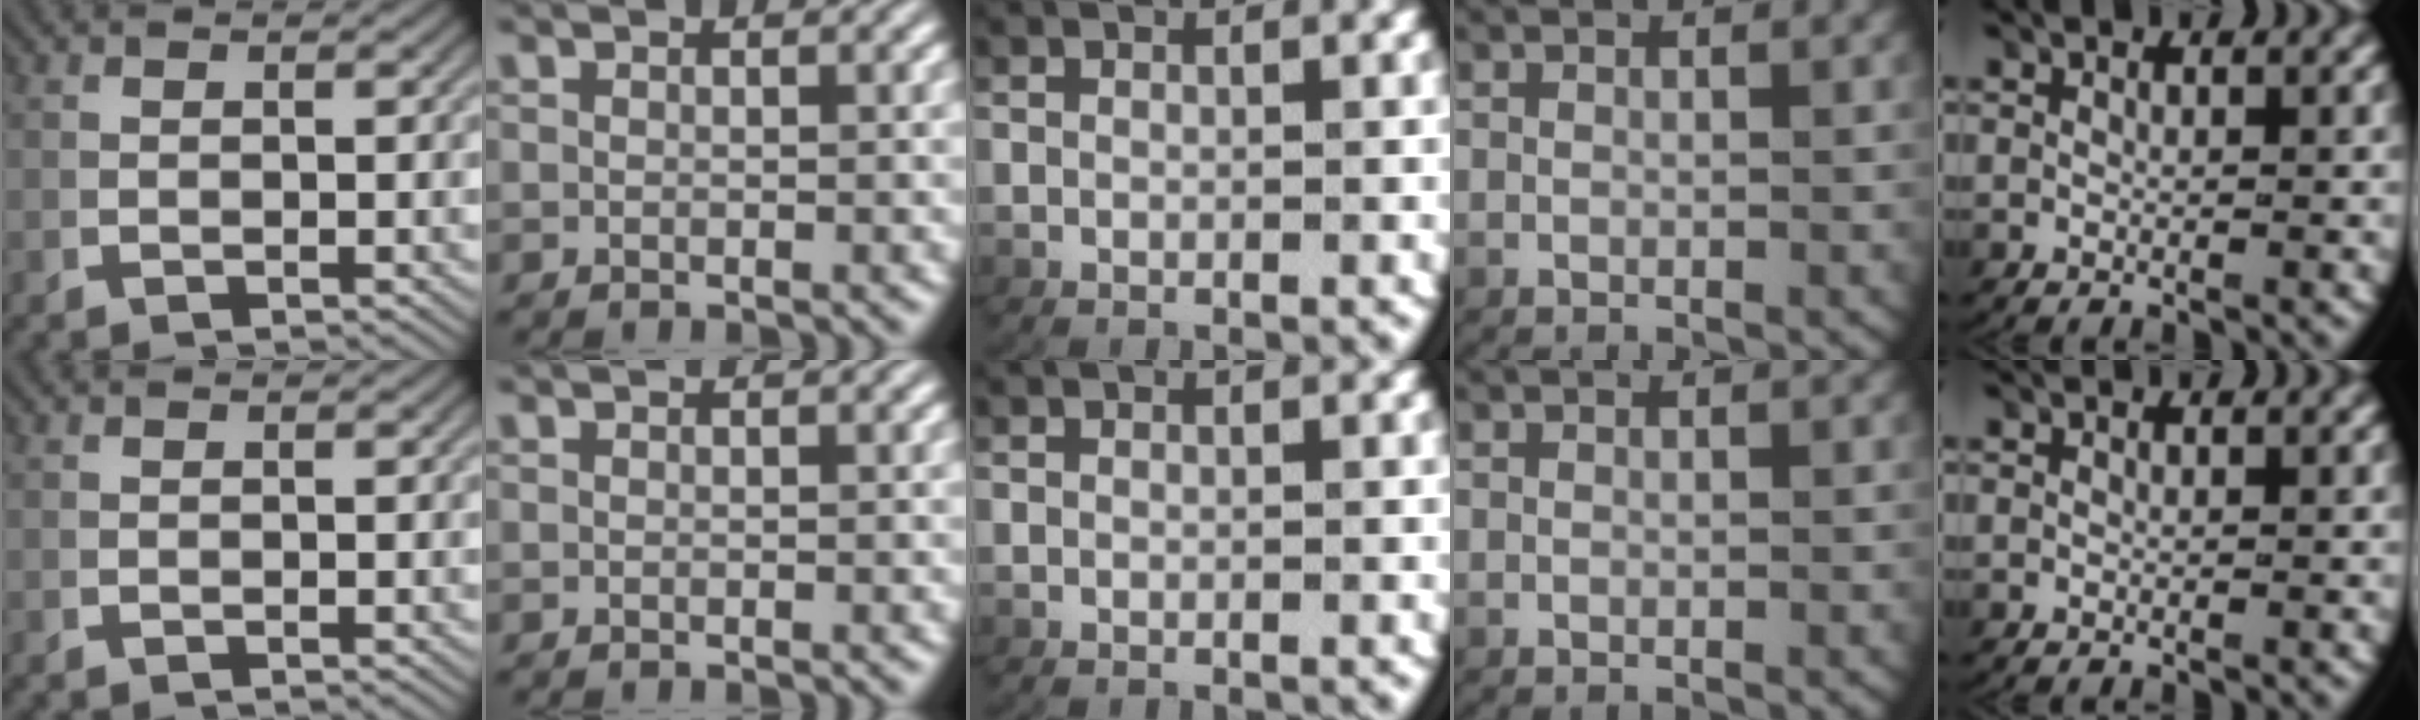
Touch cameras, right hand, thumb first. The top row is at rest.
{}